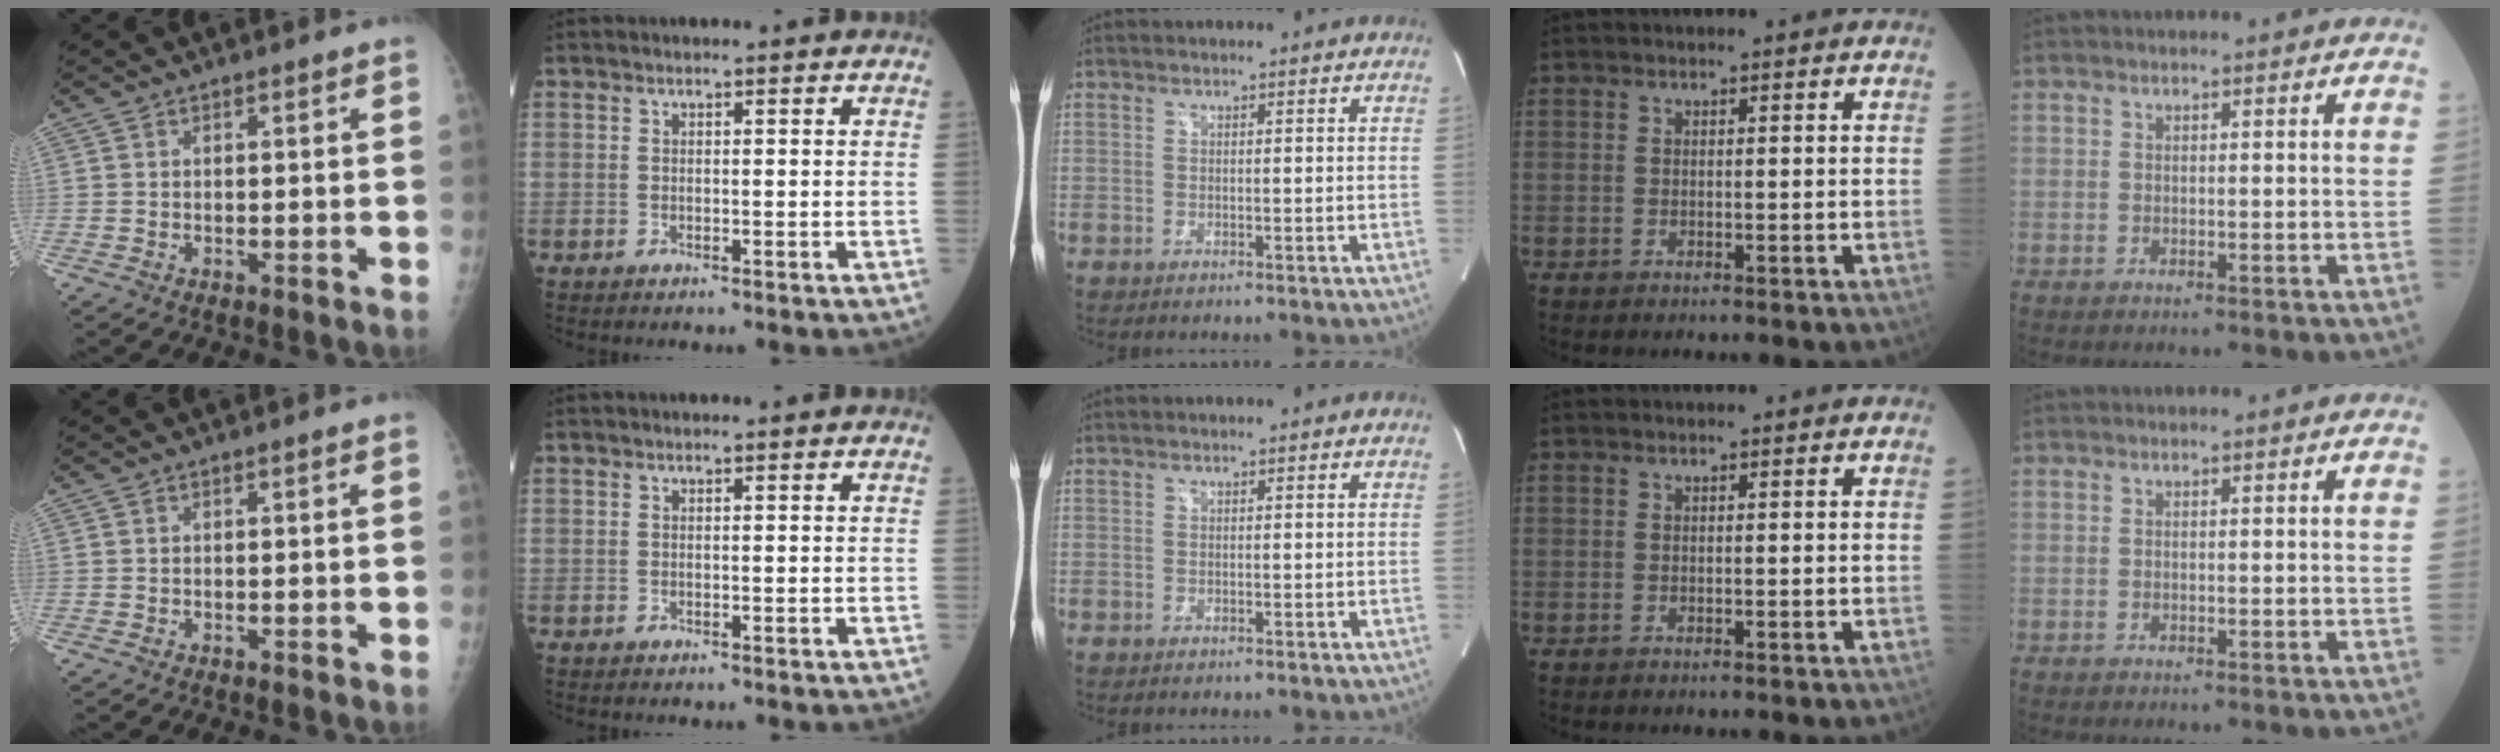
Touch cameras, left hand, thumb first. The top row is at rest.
{}